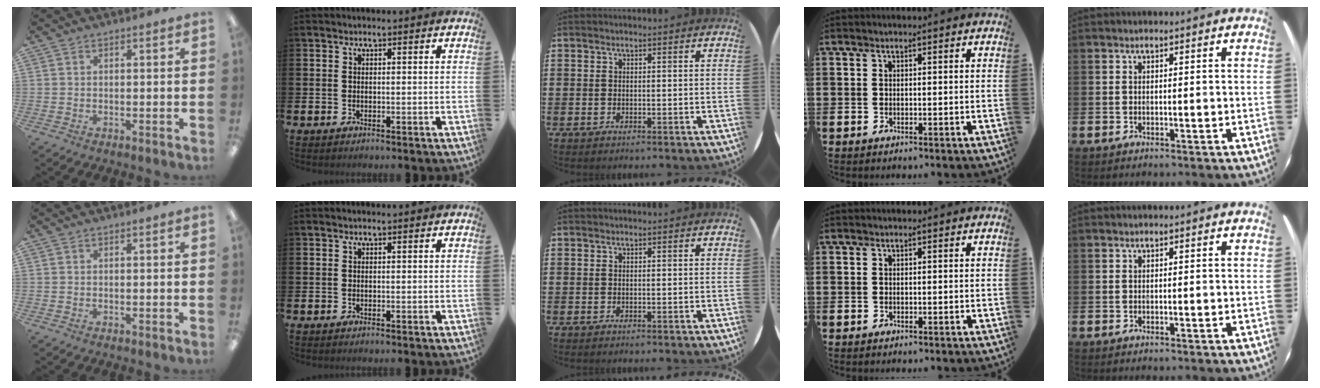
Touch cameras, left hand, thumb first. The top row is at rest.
{}